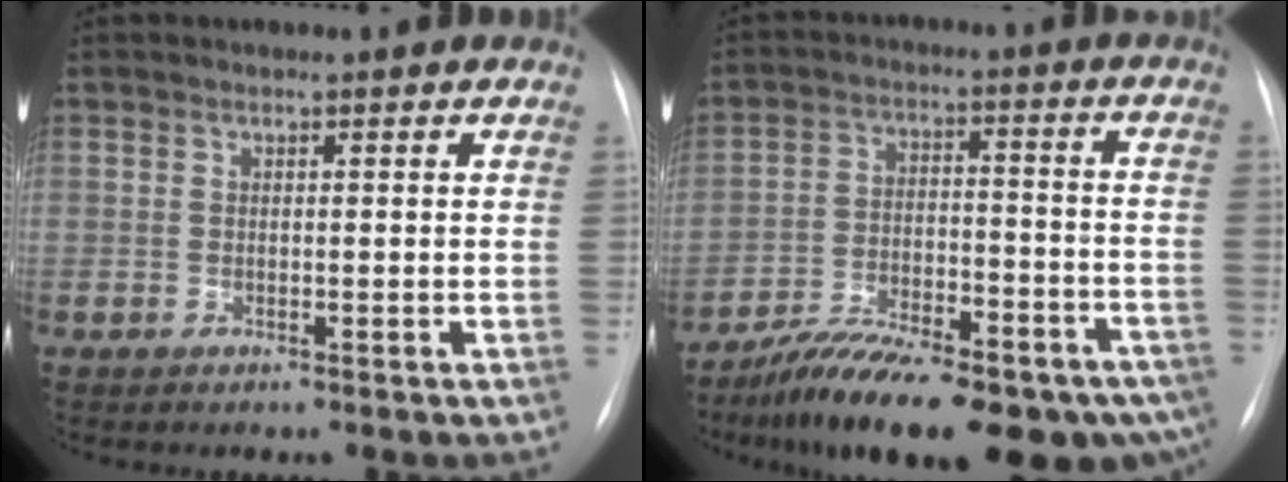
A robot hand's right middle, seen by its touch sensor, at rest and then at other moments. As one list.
[{"total": 21.2, "force": [-15.6, 6.2, 13.0], "torque": [-0.154, 0.012, -0.230]}]